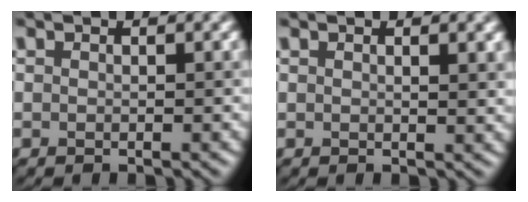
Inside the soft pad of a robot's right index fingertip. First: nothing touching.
{"total": 1.3, "force": [0.6, 0.3, 1.0], "torque": [-0.010, 0.002, 0.008]}